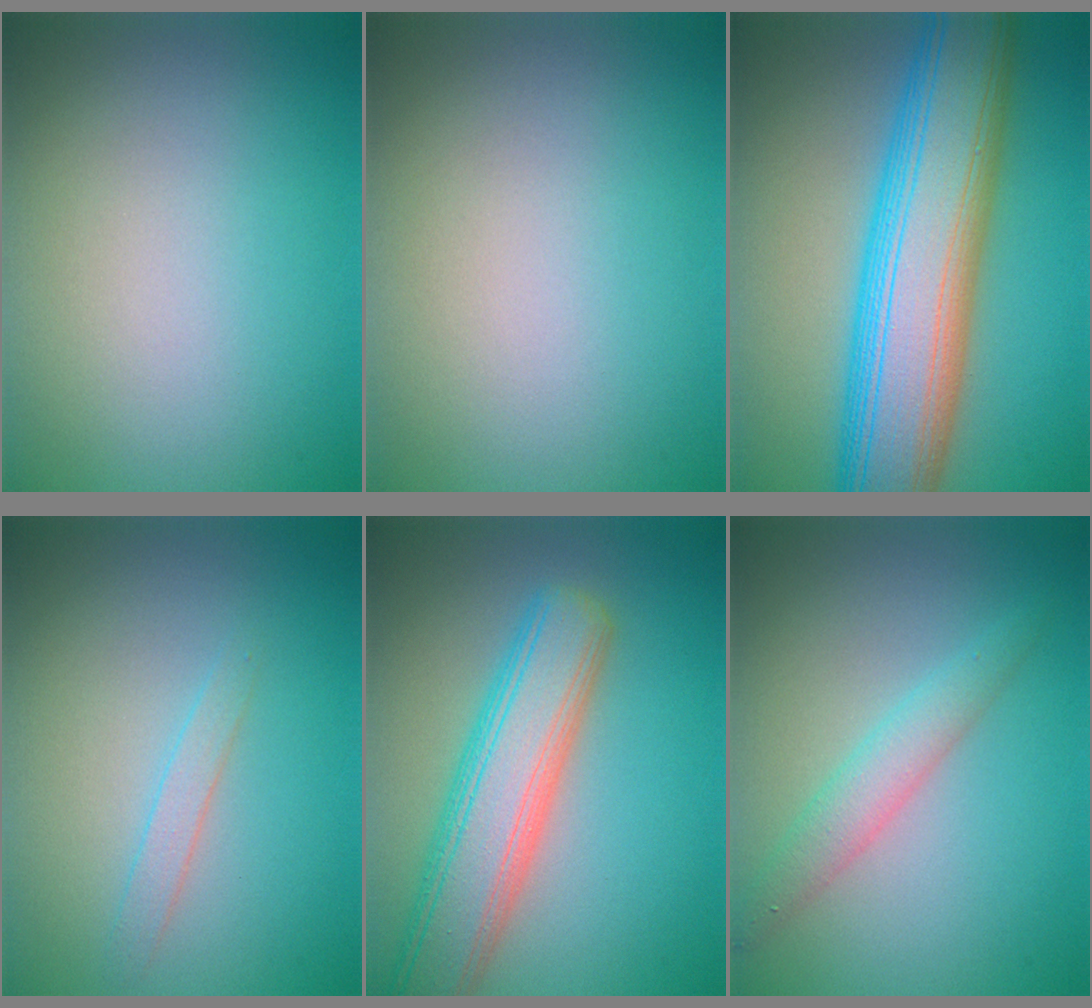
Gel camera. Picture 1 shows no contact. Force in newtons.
{"total": 0.0}
{"total": 12.9, "press": 12.9, "slide": 0.1}
{"total": 1.3, "press": 1.3, "slide": 0.0}
{"total": 7.7, "press": 7.7, "slide": 0.6}
{"total": 2.4, "press": 2.4, "slide": 0.1}